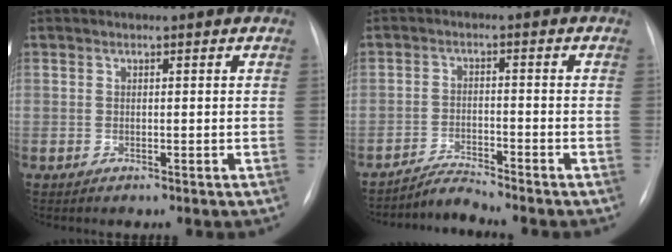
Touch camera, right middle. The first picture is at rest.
{"total": 3.6, "force": [-3.4, -1.1, -0.4], "torque": [0.001, -0.019, -0.060]}